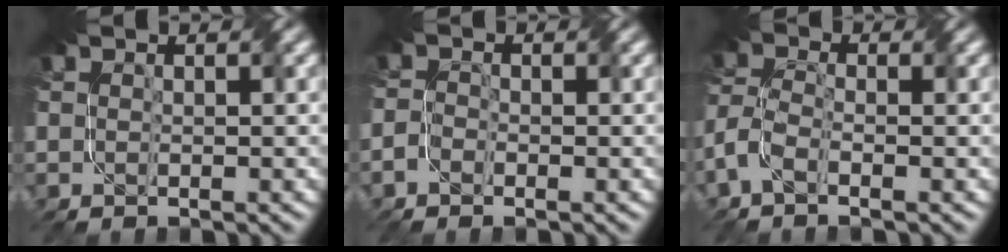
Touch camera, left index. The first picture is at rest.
{"total": 1.2, "force": [-1.1, 0.2, 0.2], "torque": [-0.006, 0.001, -0.024]}
{"total": 2.7, "force": [-1.8, 0.8, 1.9], "torque": [-0.052, 0.010, -0.045]}